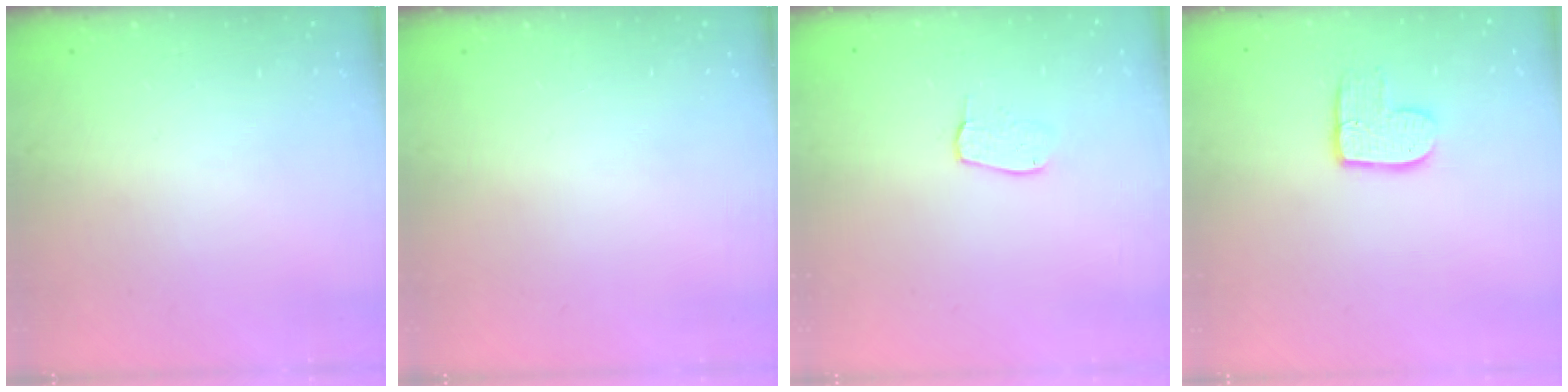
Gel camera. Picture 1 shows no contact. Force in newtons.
{"total": 0.0}
{"total": 4.8, "press": 4.8, "slide": 0.3}
{"total": 9.7, "press": 9.6, "slide": 0.7}